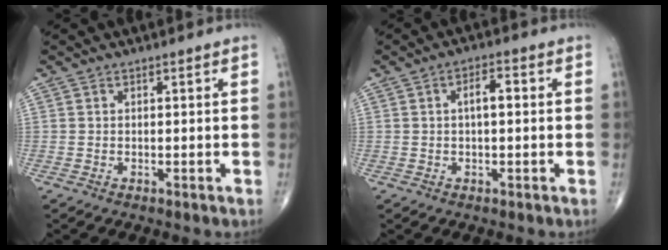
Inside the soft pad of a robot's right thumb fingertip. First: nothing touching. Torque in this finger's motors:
{"motor_torque": [1.55, 2.82, 0.81, 0.09, 0.00]}